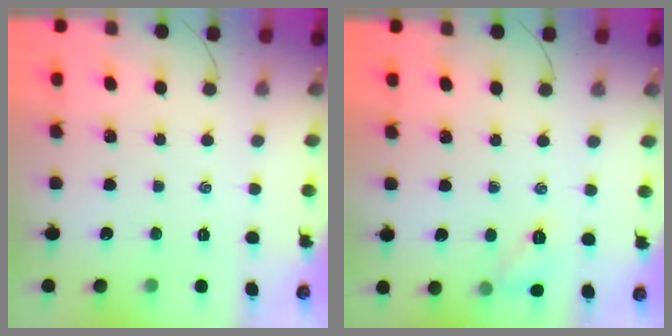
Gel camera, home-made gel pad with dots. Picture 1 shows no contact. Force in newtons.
{"total": 7.0, "press": 6.9, "slide": 1.1}